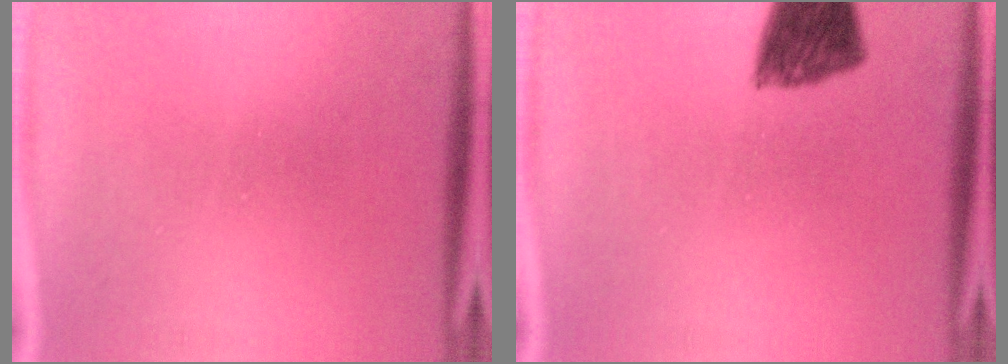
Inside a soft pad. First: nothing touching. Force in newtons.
{"total": 8.6}